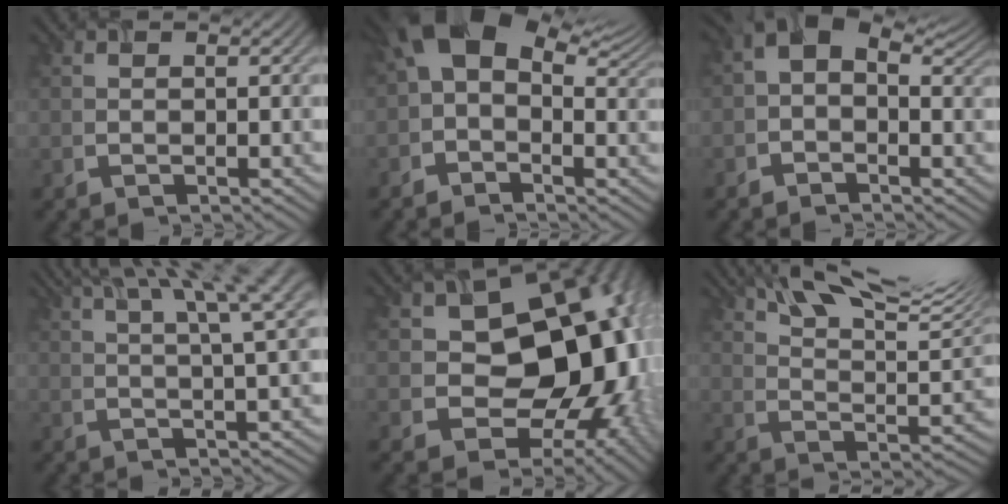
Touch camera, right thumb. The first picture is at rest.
{"total": 11.4, "force": [3.5, 6.9, 8.4], "torque": [-0.158, 0.011, 0.050]}
{"total": 6.3, "force": [1.2, 4.1, 4.6], "torque": [-0.089, 0.007, 0.009]}
{"total": 14.2, "force": [8.5, 3.3, 10.9], "torque": [-0.164, 0.035, 0.105]}
{"total": 20.0, "force": [1.2, 14.4, 13.9], "torque": [-0.180, -0.015, 0.026]}
{"total": 15.2, "force": [10.6, 3.8, 10.2], "torque": [-0.170, 0.009, 0.160]}